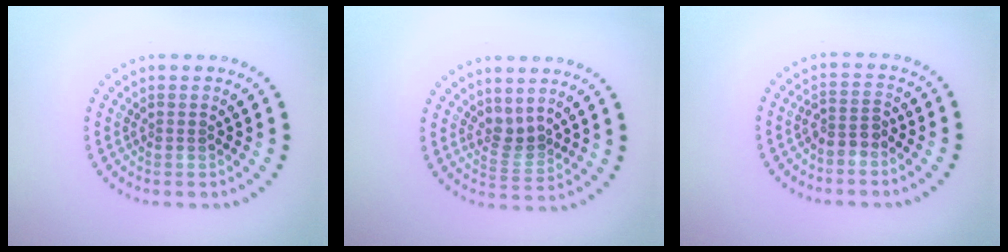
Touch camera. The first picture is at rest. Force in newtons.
{"total": 1.8, "press": 1.4, "slide": 1.2}
{"total": 2.0, "press": 1.6, "slide": 1.2}